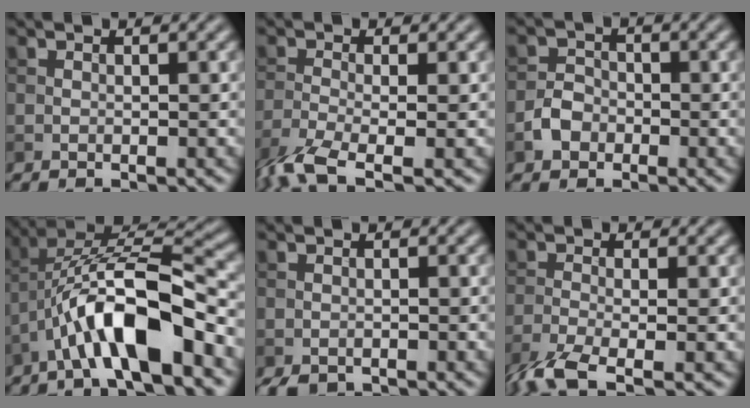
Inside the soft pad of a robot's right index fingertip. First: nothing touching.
{"total": 5.4, "force": [-3.7, 1.4, 3.7], "torque": [-0.082, -0.014, -0.084]}
{"total": 2.4, "force": [-1.2, 1.9, 0.9], "torque": [-0.013, 0.005, -0.026]}
{"total": 9.5, "force": [-4.0, 2.7, 8.2], "torque": [-0.143, 0.017, -0.069]}
{"total": 1.1, "force": [-0.9, 0.6, 0.4], "torque": [-0.008, -0.005, -0.016]}
{"total": 4.9, "force": [-3.3, 1.3, 3.4], "torque": [-0.077, -0.015, -0.077]}